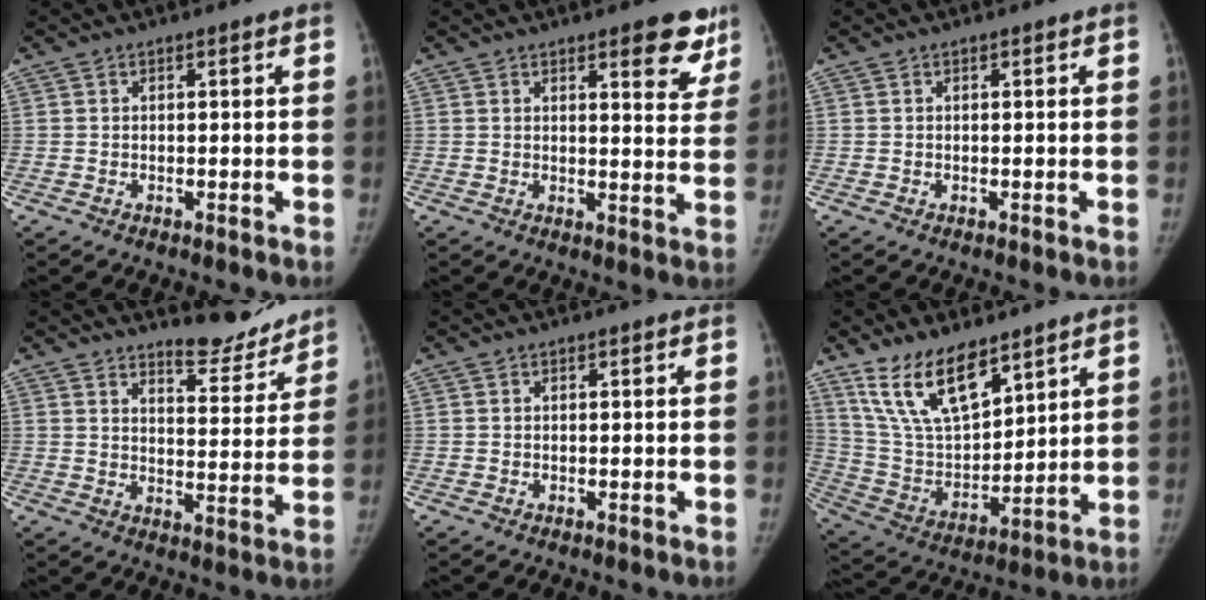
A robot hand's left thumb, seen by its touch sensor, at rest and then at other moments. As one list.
[{"total": 8.1, "force": [5.3, 2.9, 5.3], "torque": [-0.027, -0.030, 0.062]}, {"total": 0.0}, {"total": 9.5, "force": [8.8, 2.4, 2.7], "torque": [-0.008, -0.077, 0.127]}, {"total": 0.0}, {"total": 16.1, "force": [10.8, 7.0, 9.6], "torque": [-0.142, -0.057, 0.221]}]